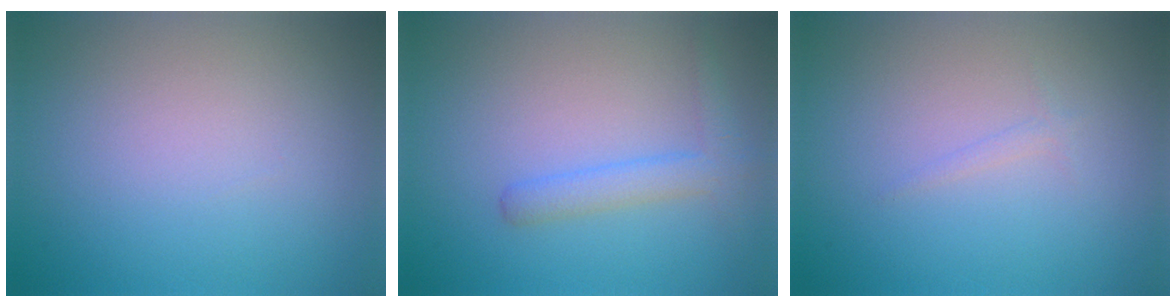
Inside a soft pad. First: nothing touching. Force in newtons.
{"total": 2.5, "press": 2.5, "slide": 0.0}
{"total": 0.6, "press": 0.6, "slide": 0.0}